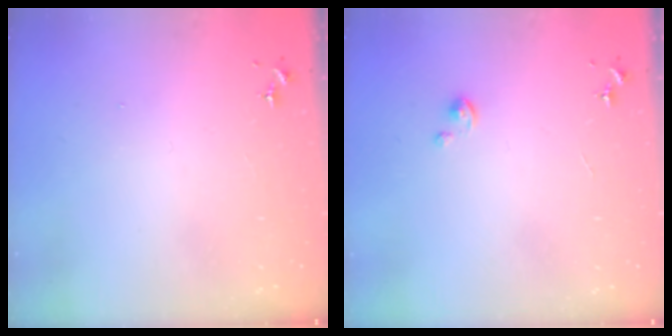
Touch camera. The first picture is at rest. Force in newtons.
{"total": 1.1, "press": 1.1, "slide": 0.3}